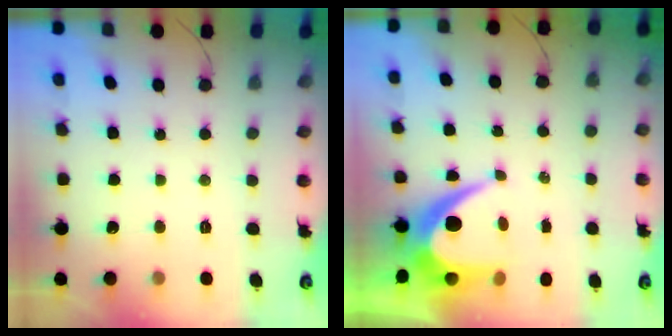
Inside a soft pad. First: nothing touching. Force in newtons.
{"total": 8.6, "press": 8.6, "slide": 0.8}